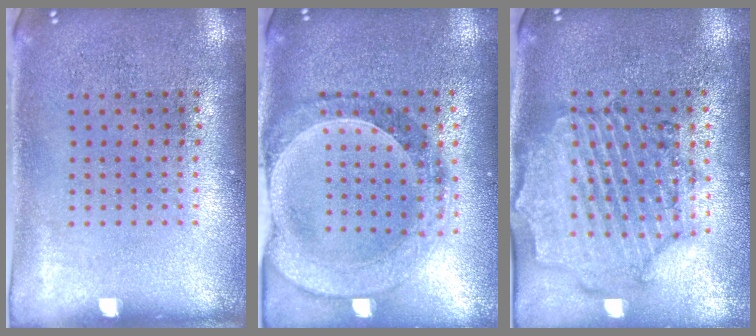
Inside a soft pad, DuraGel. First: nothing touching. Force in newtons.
{"total": 1.5, "press": 1.5, "slide": 0.3}
{"total": 1.6, "press": 1.6, "slide": 0.3}